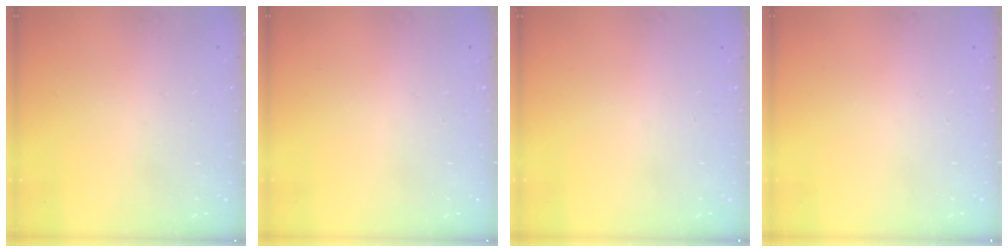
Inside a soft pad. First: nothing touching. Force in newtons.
{"total": 0.0}
{"total": 0.0}
{"total": 0.0}